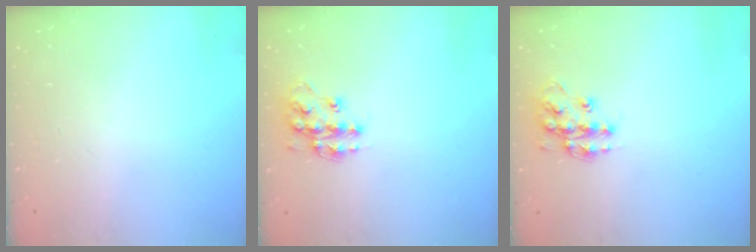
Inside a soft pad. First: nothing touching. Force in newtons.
{"total": 12.6, "press": 12.5, "slide": 0.9}
{"total": 12.6, "press": 12.5, "slide": 0.9}